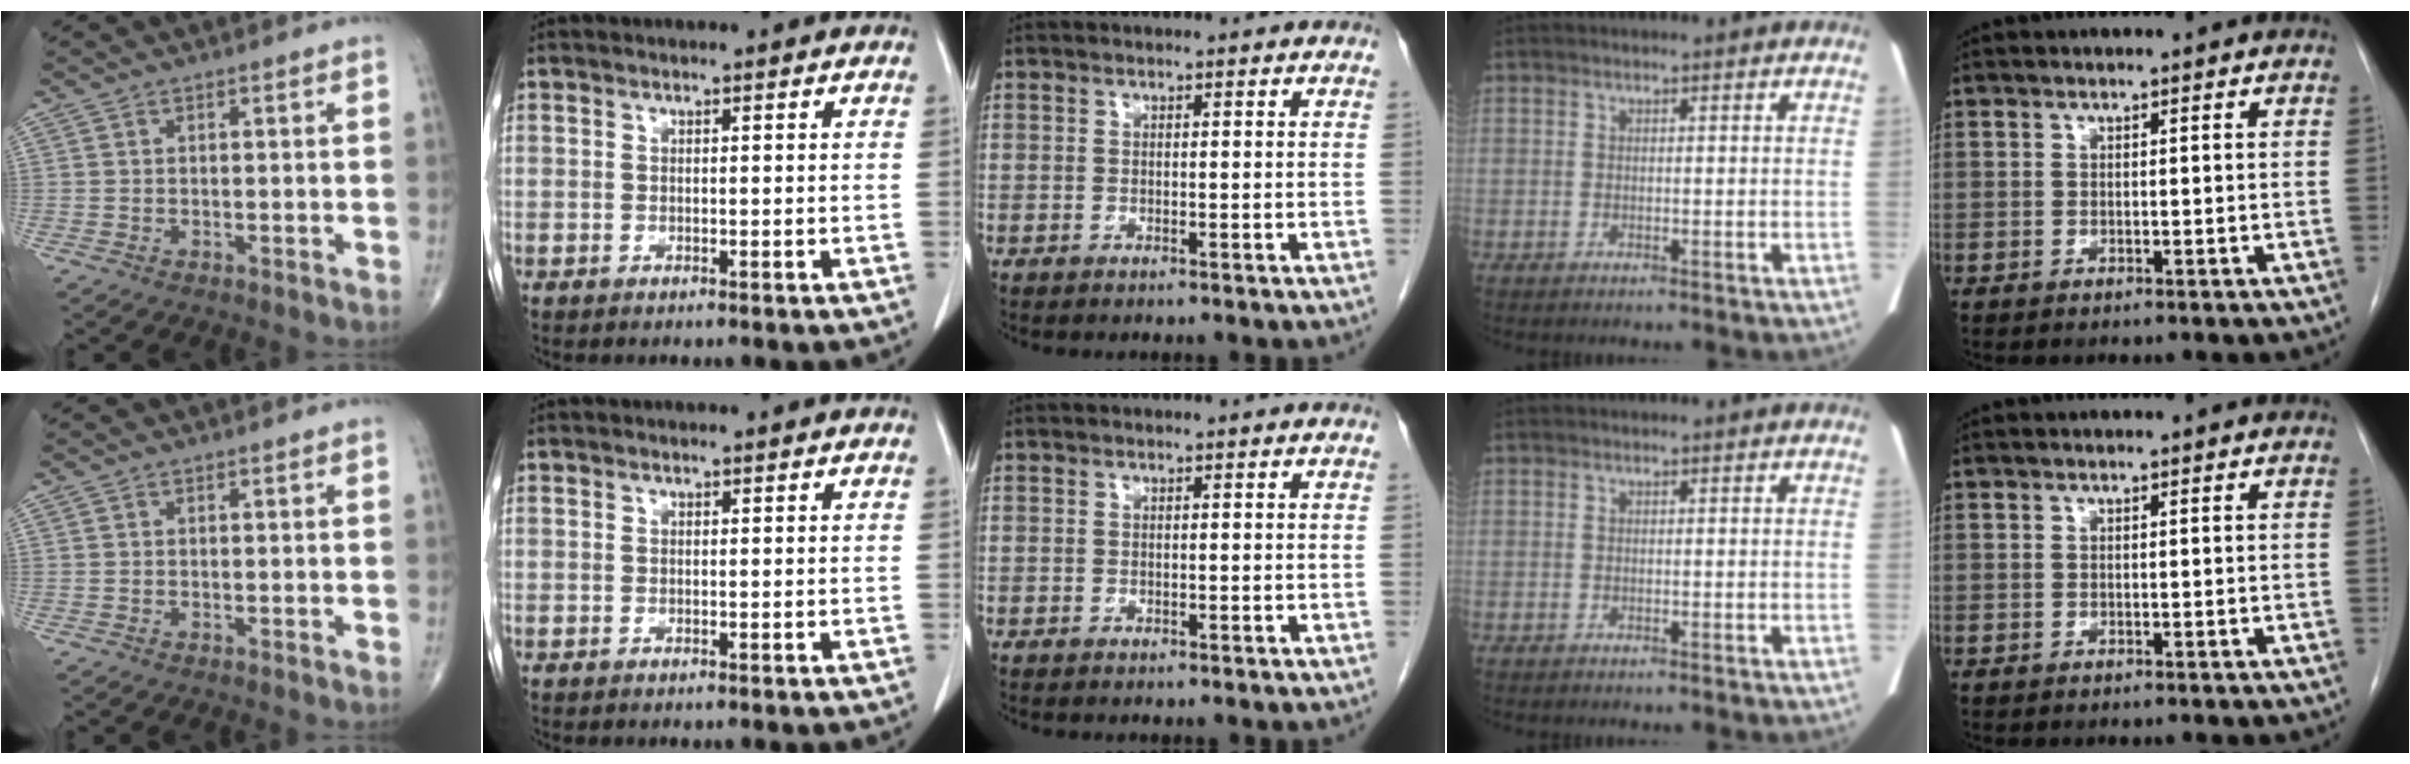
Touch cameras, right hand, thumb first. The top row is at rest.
{}